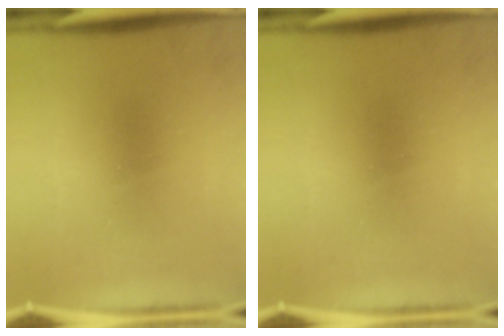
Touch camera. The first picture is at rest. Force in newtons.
{"total": 0.0}